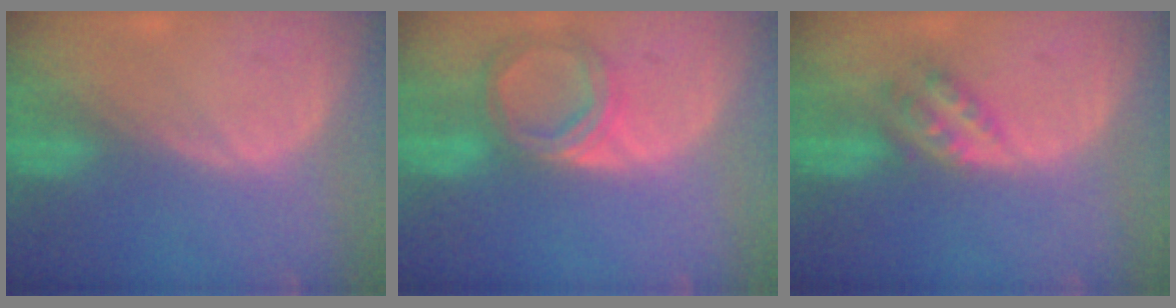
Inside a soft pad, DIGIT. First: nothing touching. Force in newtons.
{"total": 6.7, "press": 6.1, "slide": 2.7}
{"total": 4.7, "press": 4.3, "slide": 1.9}